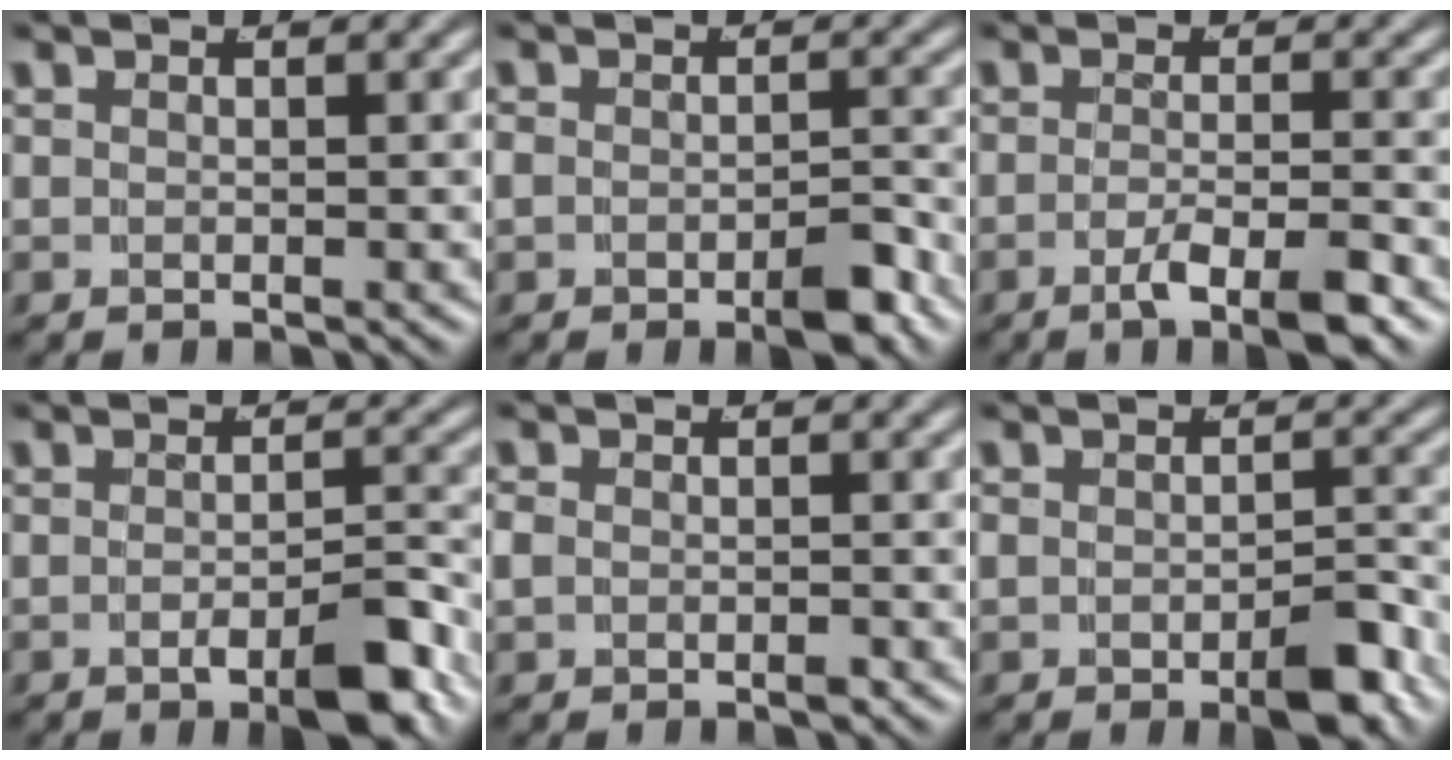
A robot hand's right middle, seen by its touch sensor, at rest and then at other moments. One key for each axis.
{"total": 2.9, "fx": -1.7, "fy": 1.2, "fz": 2.0, "tx": -0.036, "ty": -0.005, "tz": -0.029}
{"total": 4.0, "fx": -2.6, "fy": 0.2, "fz": 3.1, "tx": -0.051, "ty": -0.012, "tz": -0.040}
{"total": 4.2, "fx": -2.5, "fy": 0.9, "fz": 3.2, "tx": -0.040, "ty": 0.000, "tz": -0.043}
{"total": 1.2, "fx": -0.5, "fy": 0.8, "fz": 0.8, "tx": -0.023, "ty": -0.005, "tz": -0.006}
{"total": 3.3, "fx": -1.8, "fy": 1.4, "fz": 2.4, "tx": -0.037, "ty": -0.006, "tz": -0.029}